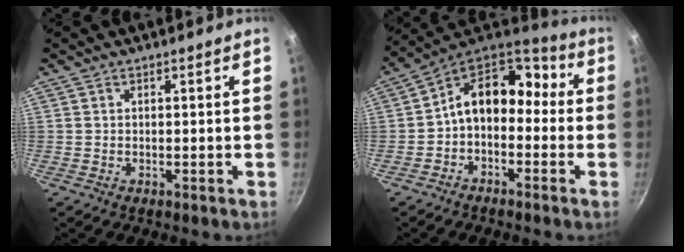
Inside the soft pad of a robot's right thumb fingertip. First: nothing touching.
{"total": 13.4, "force": [-1.2, 9.6, 9.2], "torque": [-0.126, 0.066, -0.039]}